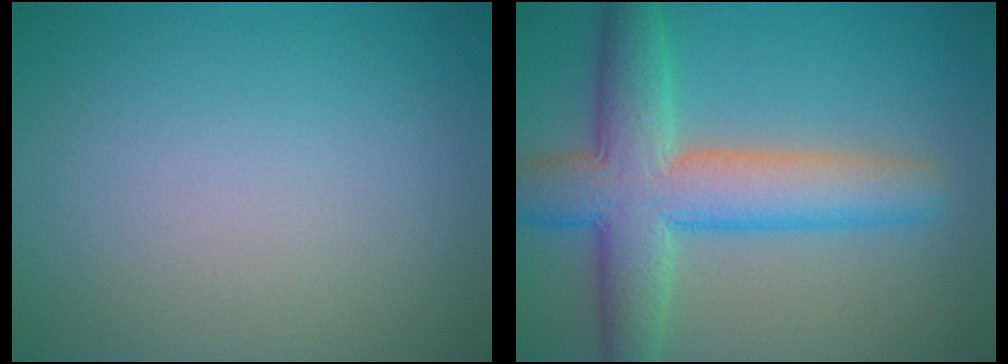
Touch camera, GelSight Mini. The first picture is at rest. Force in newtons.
{"total": 8.4, "press": 8.4, "slide": 0.4}